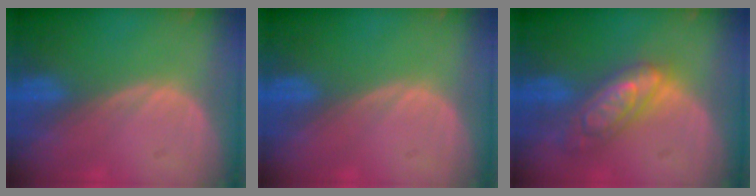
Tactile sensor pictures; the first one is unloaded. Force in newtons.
{"total": 0.0}
{"total": 7.3, "press": 7.3, "slide": 0.5}